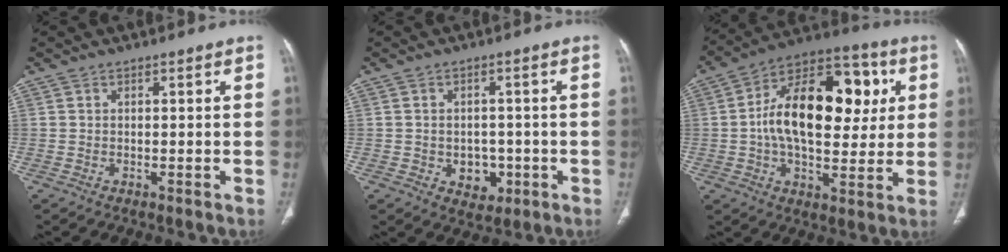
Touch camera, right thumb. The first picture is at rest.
{"total": 5.3, "force": [-1.4, 4.2, 2.9], "torque": [-0.015, 0.009, -0.009]}
{"total": 22.9, "force": [3.1, 12.9, 18.7], "torque": [-0.269, 0.020, 0.040]}